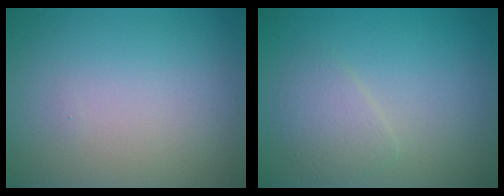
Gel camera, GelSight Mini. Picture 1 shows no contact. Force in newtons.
{"total": 2.1, "press": 2.1, "slide": 0.0}